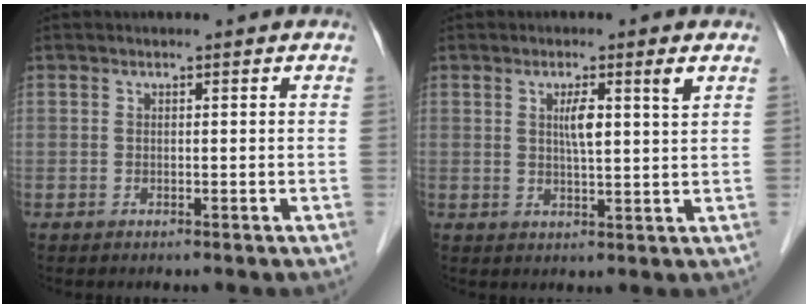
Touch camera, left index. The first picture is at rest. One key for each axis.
{"total": 4.8, "fx": 1.9, "fy": -0.2, "fz": 4.4, "tx": -0.075, "ty": 0.004, "tz": 0.031}